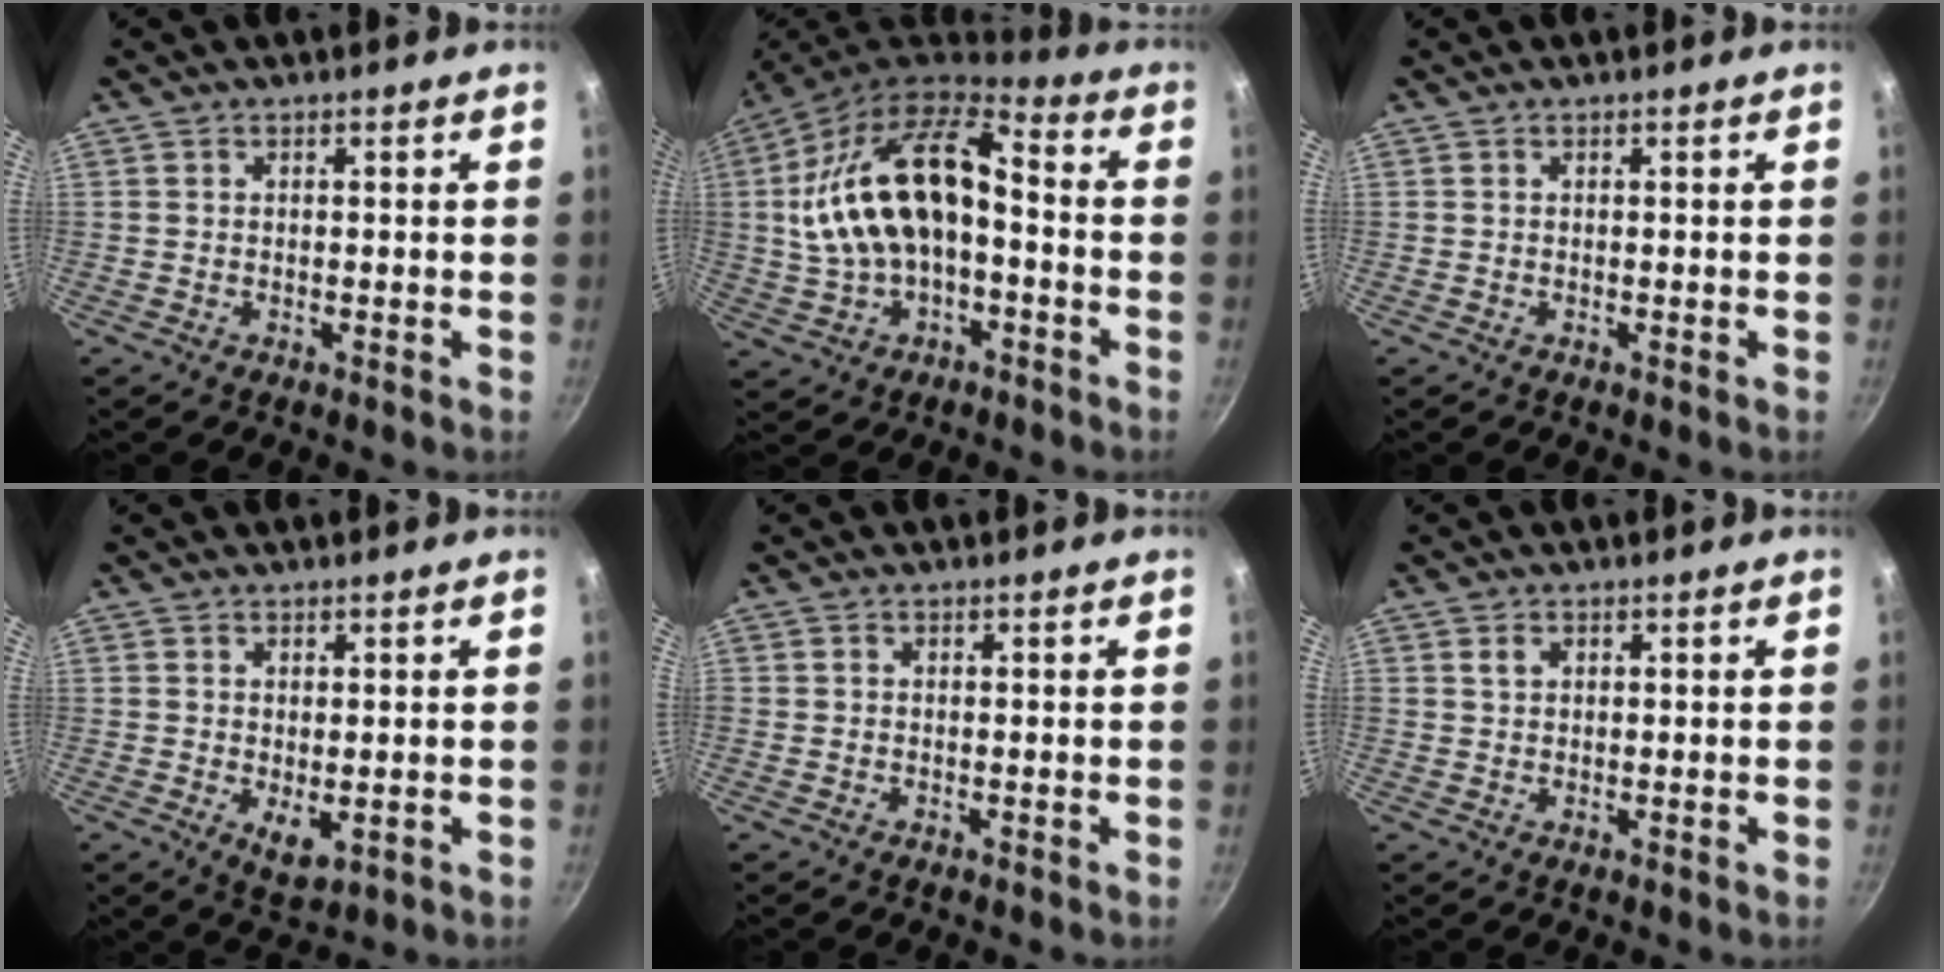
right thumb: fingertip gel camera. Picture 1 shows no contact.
{"total": 18.7, "force": [-1.7, 11.9, 14.3], "torque": [-0.238, 0.050, -0.040]}
{"total": 0.0}
{"total": 4.1, "force": [-0.3, 2.3, 3.5], "torque": [-0.054, -0.013, 0.003]}
{"total": 0.0}
{"total": 1.6, "force": [0.6, 1.1, 0.8], "torque": [-0.013, 0.000, 0.013]}